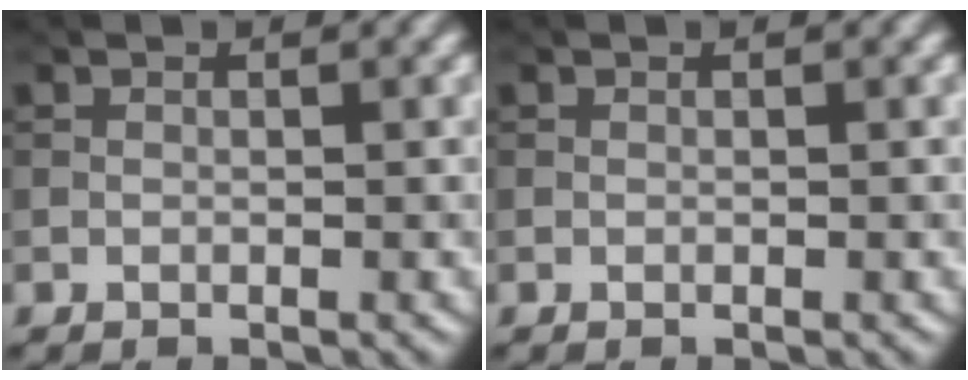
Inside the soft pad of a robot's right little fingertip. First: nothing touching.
{"total": 0.0}